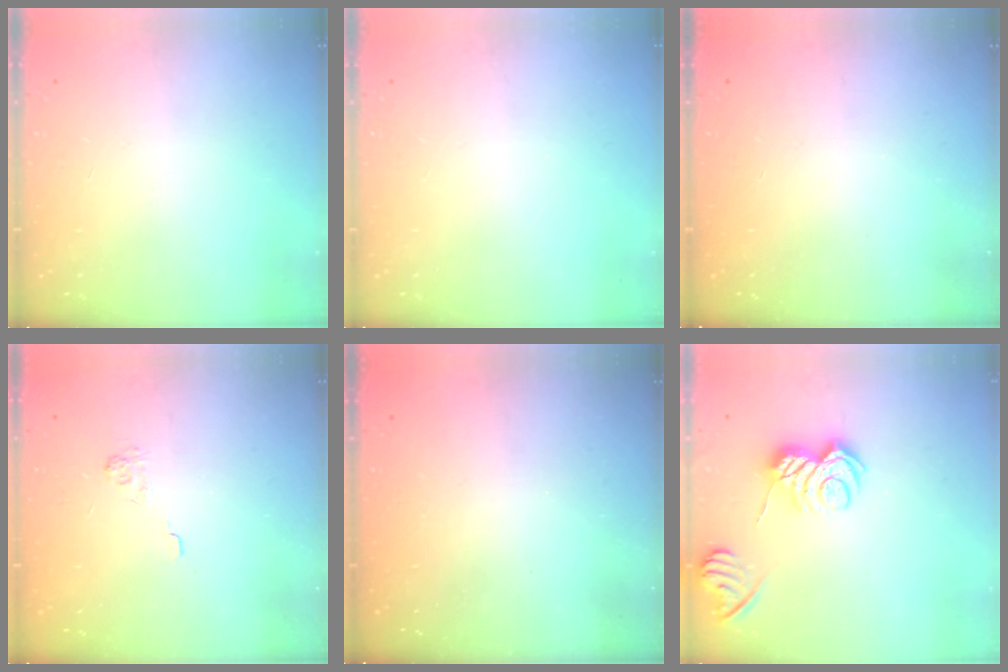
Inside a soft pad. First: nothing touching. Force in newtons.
{"total": 0.0}
{"total": 2.3, "press": 2.2, "slide": 0.8}
{"total": 2.1, "press": 1.5, "slide": 1.4}
{"total": 2.4, "press": 2.3, "slide": 0.8}
{"total": 8.0, "press": 8.0, "slide": 0.7}